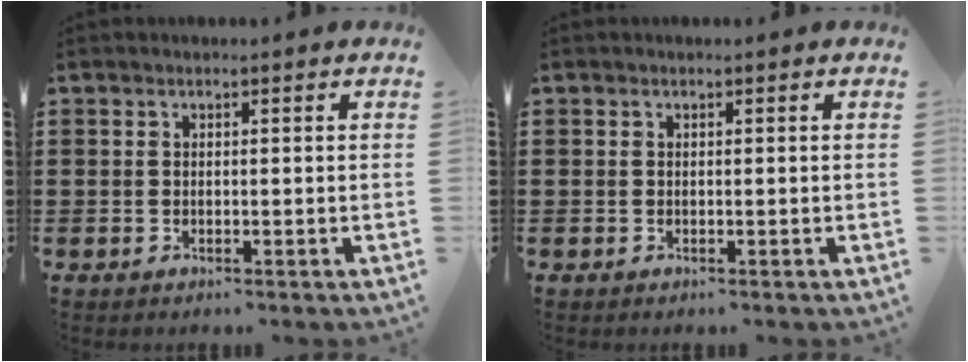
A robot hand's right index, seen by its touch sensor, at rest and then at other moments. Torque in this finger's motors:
{"motor_torque": [0.00, 0.00, 0.00, 0.00]}